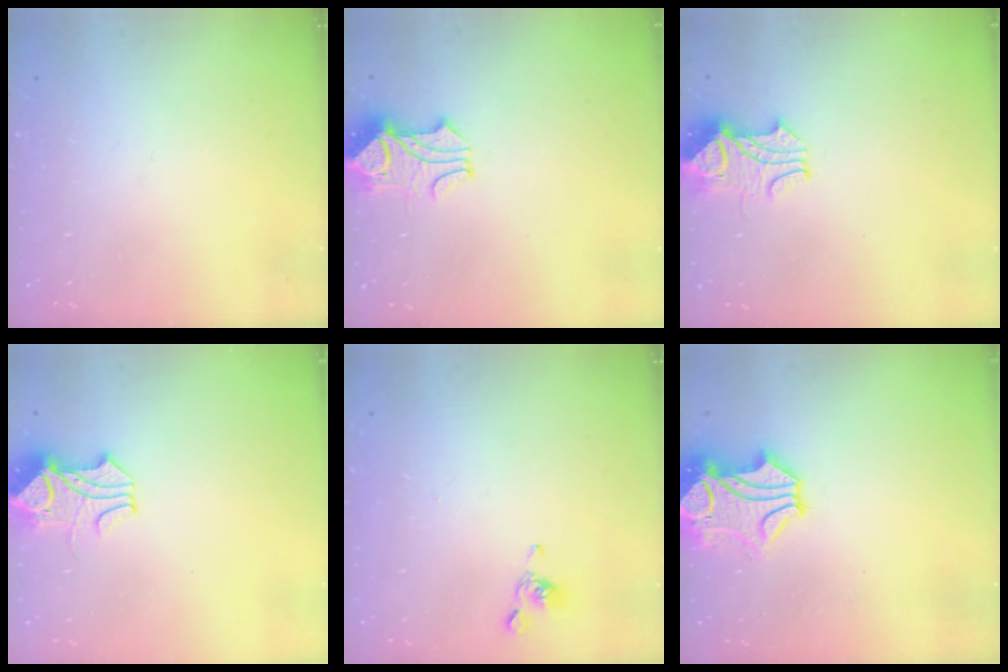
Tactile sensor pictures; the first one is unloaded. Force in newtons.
{"total": 1.7, "press": 1.4, "slide": 1.0}
{"total": 2.0, "press": 1.9, "slide": 0.8}
{"total": 1.9, "press": 1.8, "slide": 0.7}
{"total": 2.2, "press": 2.2, "slide": 0.2}
{"total": 2.3, "press": 1.9, "slide": 1.3}